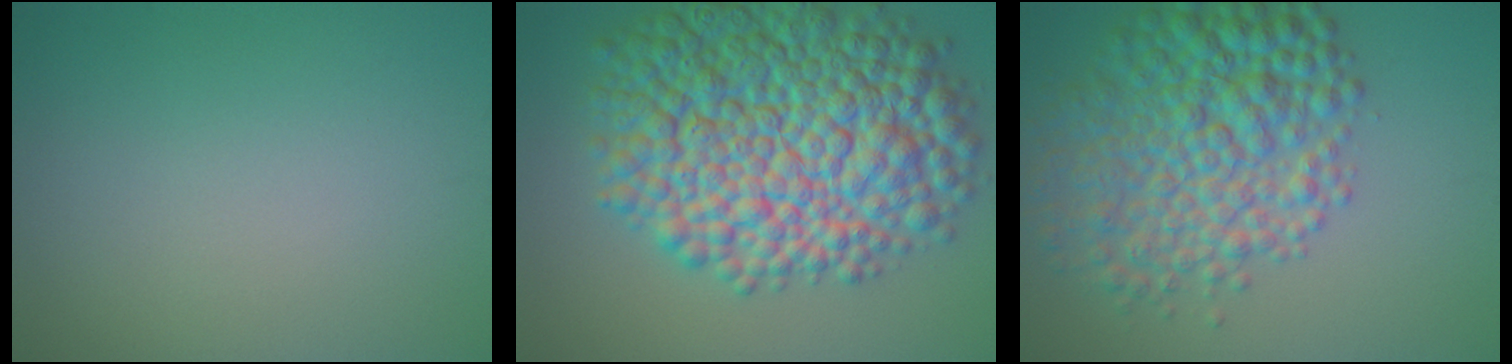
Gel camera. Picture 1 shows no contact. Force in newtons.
{"total": 14.0, "press": 14.0, "slide": 0.2}
{"total": 8.5, "press": 8.5, "slide": 0.1}